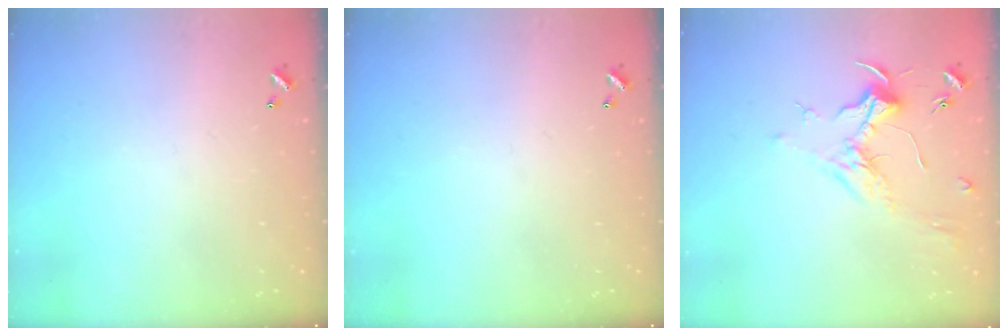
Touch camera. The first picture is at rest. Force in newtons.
{"total": 0.0}
{"total": 1.8, "press": 1.6, "slide": 0.7}